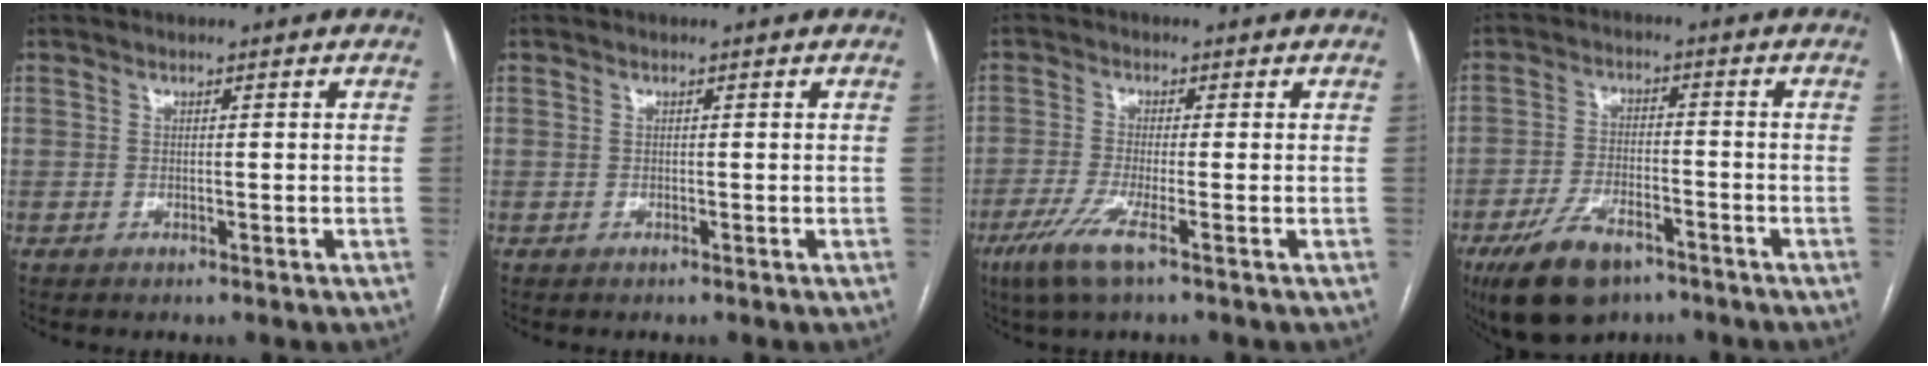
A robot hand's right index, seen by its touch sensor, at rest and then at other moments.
{"total": 0.0}
{"total": 5.7, "force": [-3.1, 0.2, 4.7], "torque": [-0.099, -0.017, -0.063]}
{"total": 10.0, "force": [-6.5, 4.4, 6.2], "torque": [-0.122, -0.007, -0.111]}